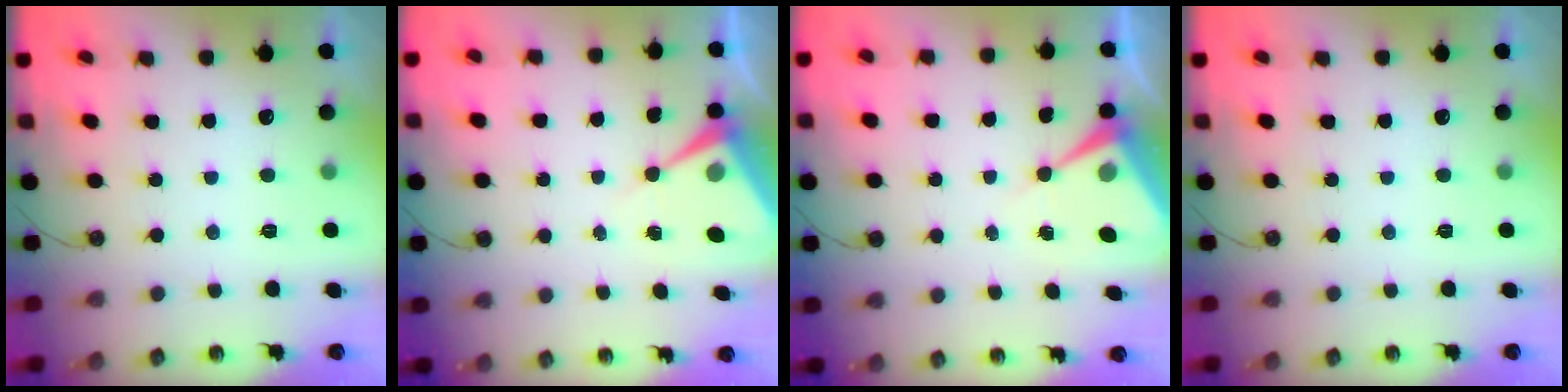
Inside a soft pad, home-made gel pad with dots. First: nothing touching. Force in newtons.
{"total": 8.5, "press": 8.5, "slide": 0.2}
{"total": 8.5, "press": 8.5, "slide": 0.2}
{"total": 0.0}